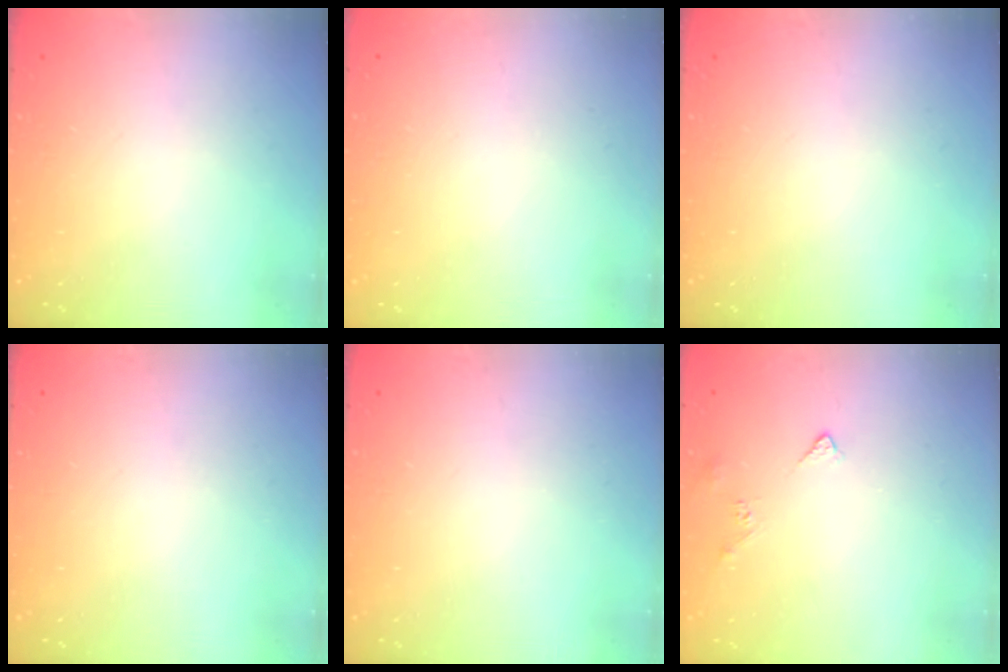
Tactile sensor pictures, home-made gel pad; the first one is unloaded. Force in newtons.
{"total": 1.9, "press": 1.9, "slide": 0.1}
{"total": 0.0}
{"total": 0.0}
{"total": 0.0}
{"total": 3.4, "press": 3.4, "slide": 0.7}